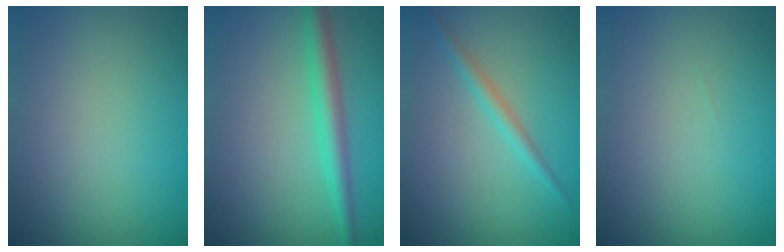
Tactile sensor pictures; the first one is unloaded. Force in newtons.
{"total": 3.0, "press": 3.0, "slide": 0.1}
{"total": 1.5, "press": 1.5, "slide": 0.1}
{"total": 0.0}